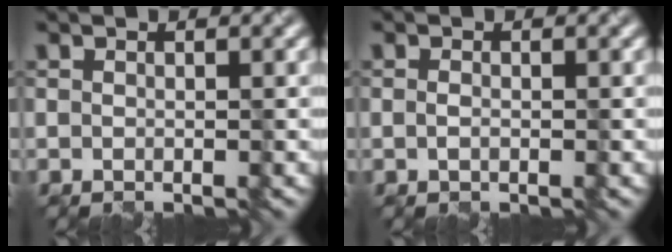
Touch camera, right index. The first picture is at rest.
{"total": 0.7, "force": [-0.1, 0.4, 0.5], "torque": [-0.016, -0.002, 0.003]}